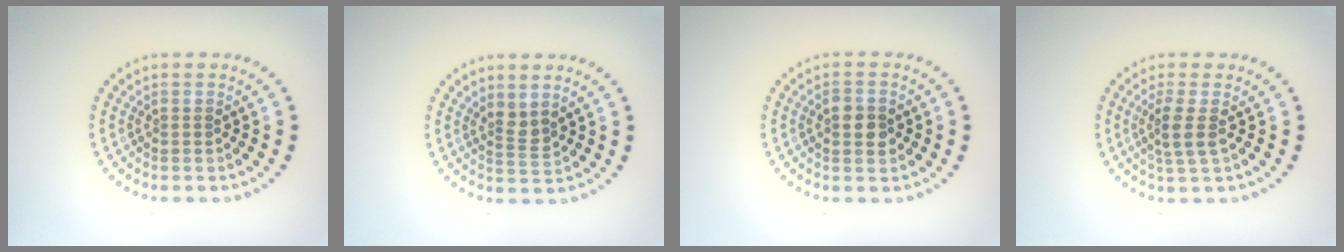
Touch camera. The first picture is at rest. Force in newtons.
{"total": 1.7, "press": 1.2, "slide": 1.2}
{"total": 2.5, "press": 2.5, "slide": 0.0}
{"total": 2.3, "press": 1.9, "slide": 1.4}